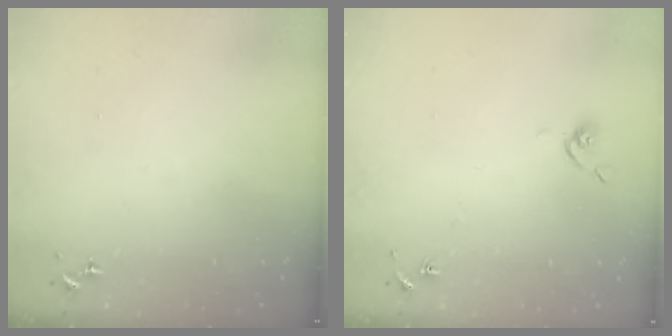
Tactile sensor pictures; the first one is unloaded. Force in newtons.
{"total": 4.9, "press": 4.9, "slide": 0.7}